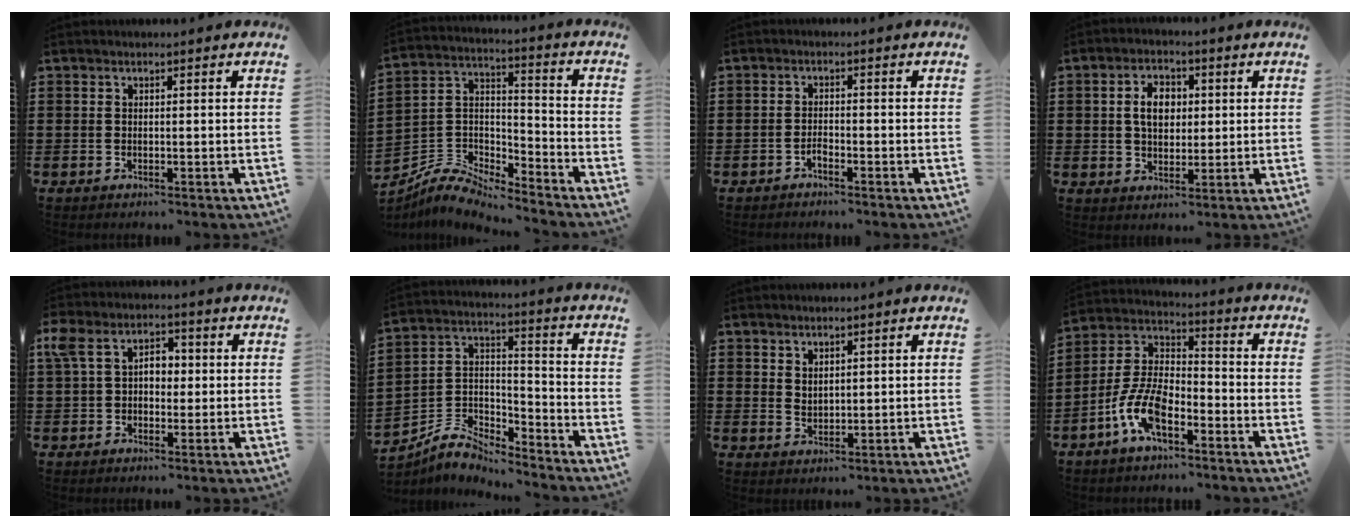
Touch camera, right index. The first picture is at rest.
{"total": 6.7, "force": [-6.4, 1.5, 1.3], "torque": [-0.046, 0.005, -0.134]}
{"total": 1.5, "force": [-1.3, 0.4, 0.6], "torque": [-0.015, -0.001, -0.024]}
{"total": 5.5, "force": [0.7, 3.8, 3.9], "torque": [-0.073, 0.008, 0.005]}
{"total": 6.1, "force": [0.8, 4.4, 4.1], "torque": [-0.092, 0.018, 0.011]}
{"total": 6.0, "force": [-5.6, 1.9, 0.9], "torque": [-0.036, 0.006, -0.118]}
{"total": 2.1, "force": [1.8, 1.0, 0.2], "torque": [-0.007, 0.004, 0.035]}
{"total": 9.4, "force": [-5.0, 4.1, 6.7], "torque": [-0.169, 0.000, -0.101]}